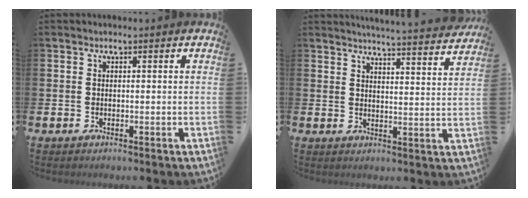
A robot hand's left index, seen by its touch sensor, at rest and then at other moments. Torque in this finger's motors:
{"motor_torque": [1.02, -1.12, 0.55, 0.09]}